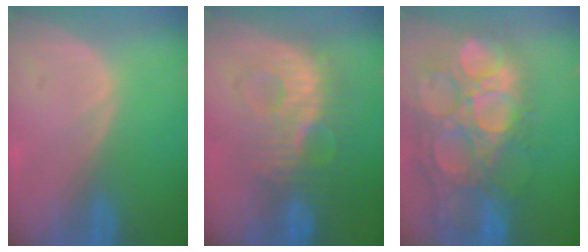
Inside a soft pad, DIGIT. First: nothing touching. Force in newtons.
{"total": 9.3, "press": 9.0, "slide": 2.2}
{"total": 15.8, "press": 13.1, "slide": 8.9}